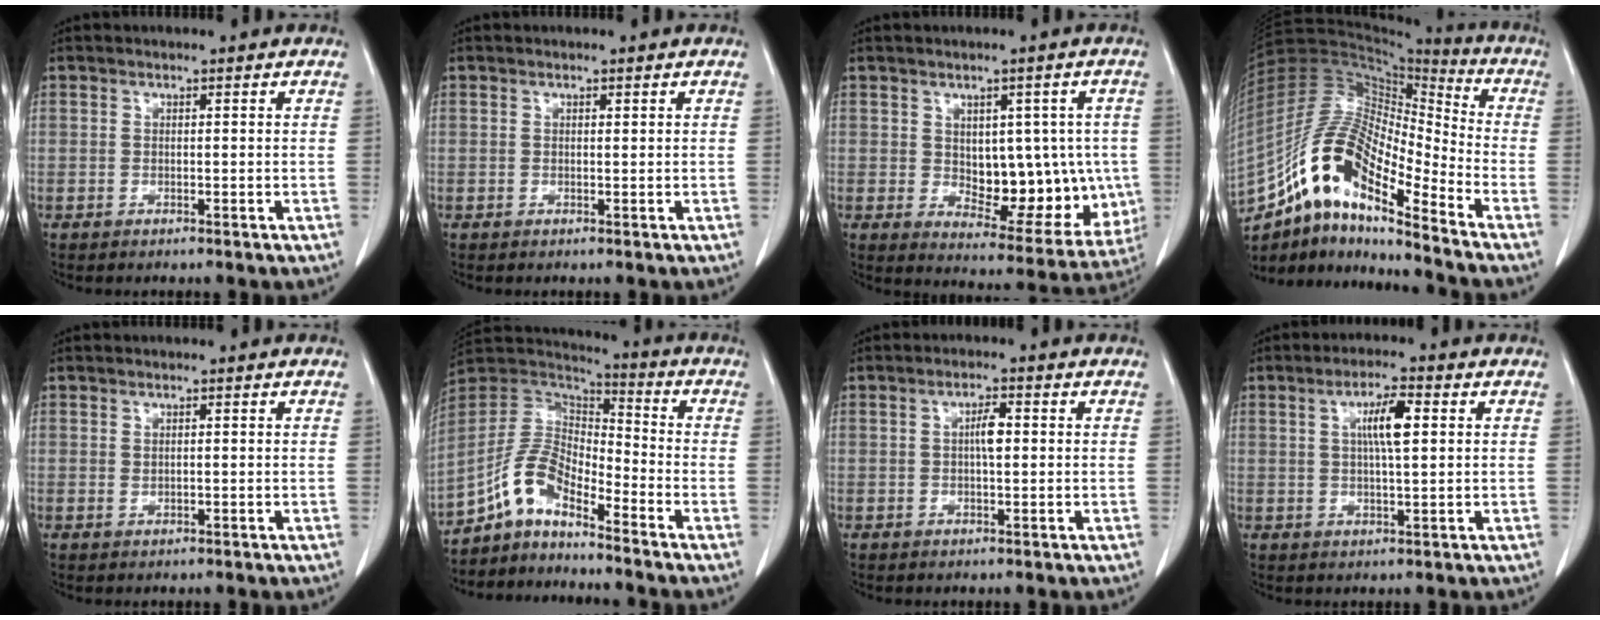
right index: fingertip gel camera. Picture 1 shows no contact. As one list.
[{"total": 0.0}, {"total": 13.4, "force": [0.0, 7.3, 11.3], "torque": [-0.136, 0.006, 0.026]}, {"total": 17.7, "force": [-11.5, 3.9, 12.9], "torque": [-0.254, 0.025, -0.202]}, {"total": 0.6, "force": [0.1, 0.4, 0.4], "torque": [-0.007, -0.001, 0.005]}, {"total": 9.3, "force": [-6.9, 2.8, 5.5], "torque": [-0.126, 0.028, -0.138]}, {"total": 2.8, "force": [0.2, 0.7, 2.7], "torque": [-0.048, 0.004, 0.004]}, {"total": 5.6, "force": [1.4, 0.8, 5.4], "torque": [-0.097, 0.005, 0.025]}]